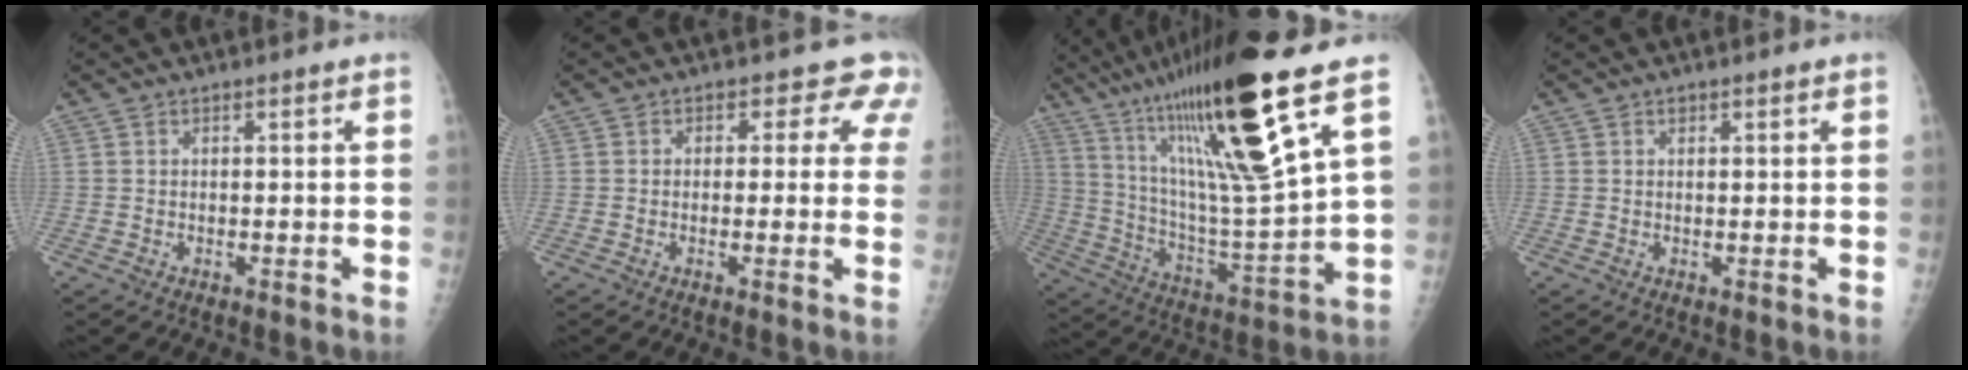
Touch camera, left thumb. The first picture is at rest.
{"total": 5.5, "force": [3.6, 4.1, 0.7], "torque": [0.044, -0.008, 0.012]}
{"total": 25.8, "force": [14.2, 3.0, 21.4], "torque": [-0.372, -0.058, 0.248]}
{"total": 0.7, "force": [0.5, 0.5, 0.1], "torque": [0.010, -0.002, 0.005]}